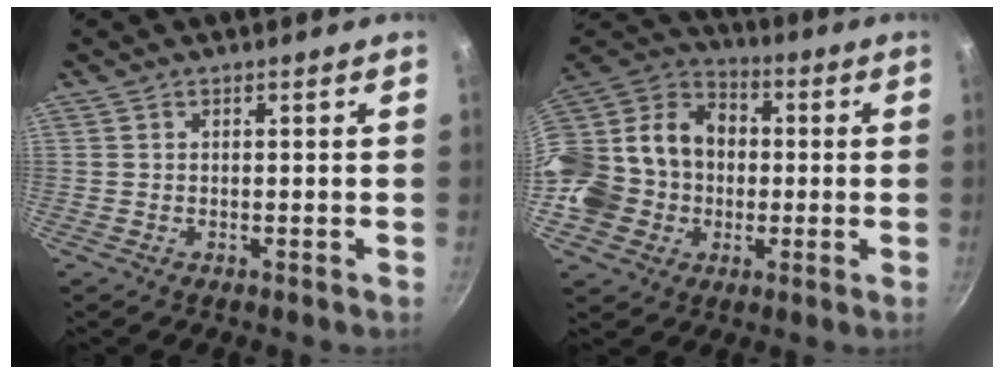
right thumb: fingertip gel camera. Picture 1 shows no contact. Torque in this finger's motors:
{"motor_torque": [1.57, 1.80, 0.64, 0.25, 0.15]}